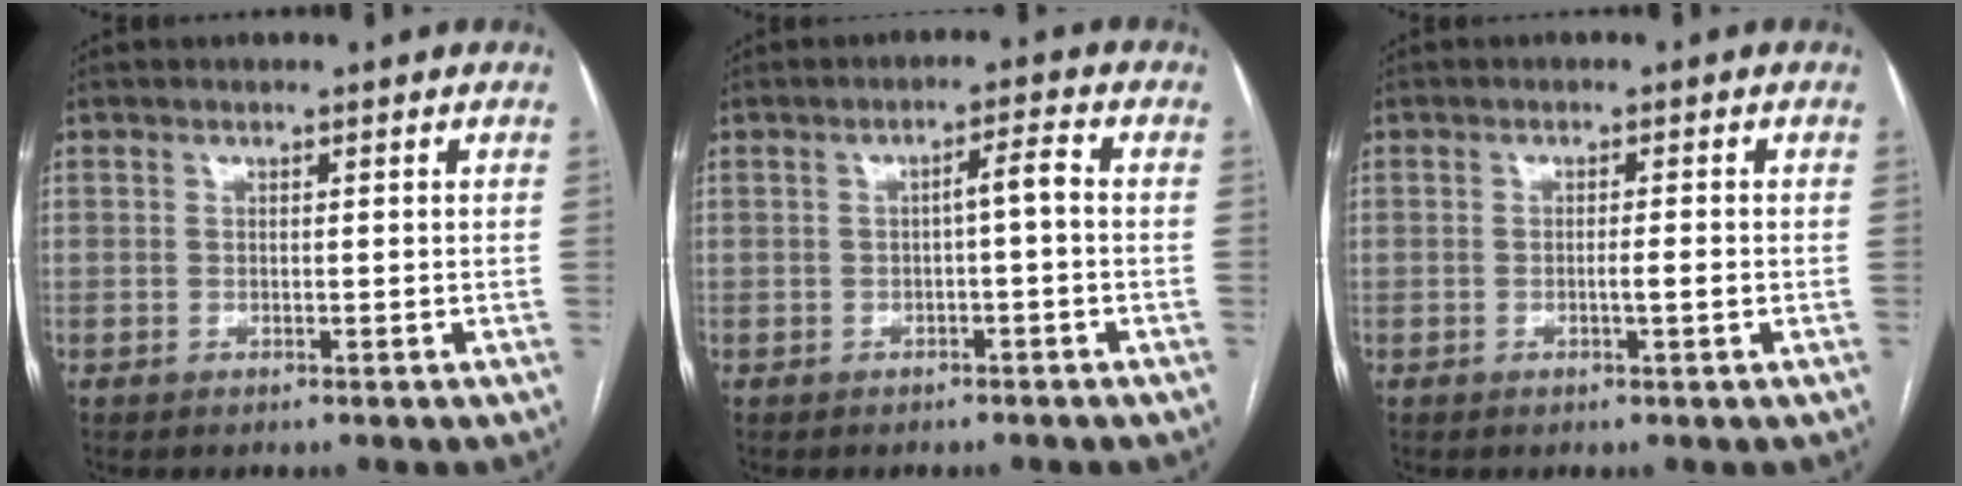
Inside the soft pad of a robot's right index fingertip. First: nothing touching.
{"total": 2.8, "force": [-0.4, 0.2, 2.8], "torque": [-0.040, 0.011, -0.005]}
{"total": 1.7, "force": [-0.4, 0.0, 1.6], "torque": [-0.028, 0.000, -0.007]}